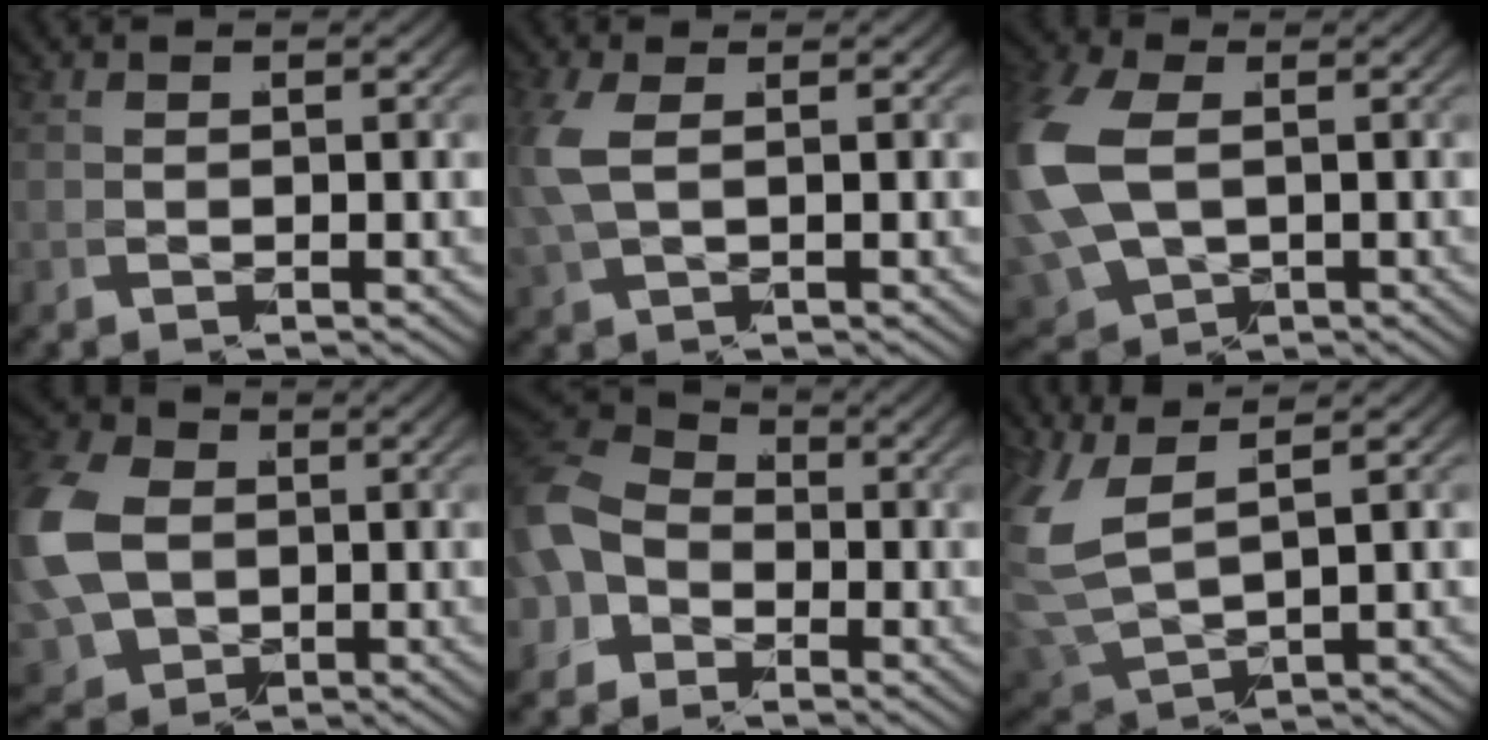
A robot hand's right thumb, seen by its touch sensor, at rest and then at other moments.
{"total": 2.7, "force": [0.8, 1.1, 2.3], "torque": [-0.077, -0.006, 0.030]}
{"total": 9.2, "force": [-0.1, 7.0, 5.9], "torque": [-0.174, -0.052, 0.035]}
{"total": 10.7, "force": [0.0, 8.6, 6.4], "torque": [-0.177, -0.052, 0.033]}
{"total": 7.2, "force": [0.8, 5.8, 4.3], "torque": [-0.102, -0.013, 0.015]}
{"total": 7.8, "force": [2.7, 4.9, 5.5], "torque": [-0.161, -0.020, 0.073]}